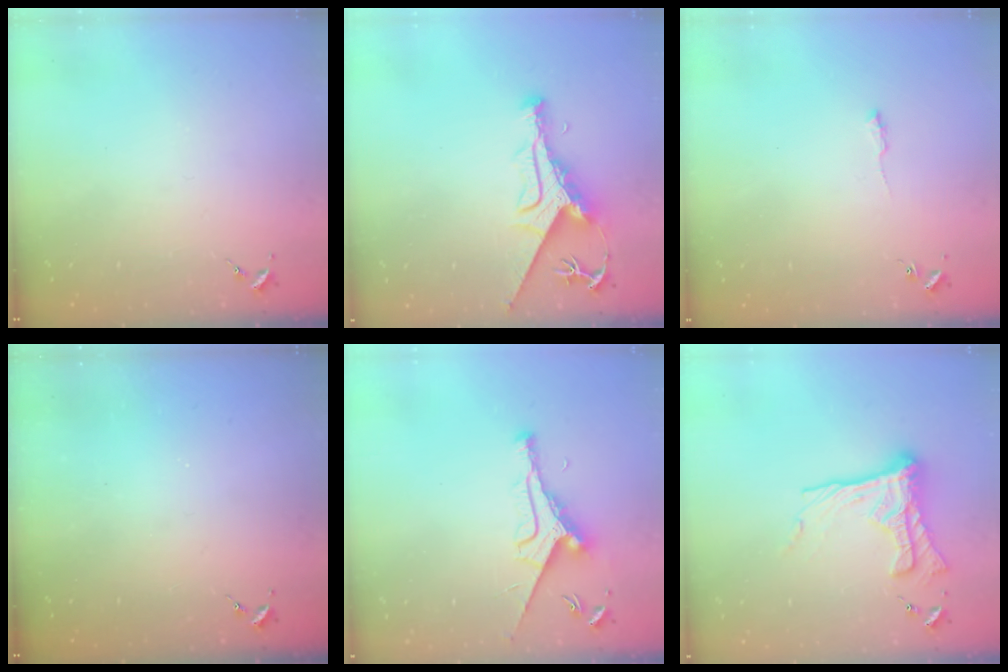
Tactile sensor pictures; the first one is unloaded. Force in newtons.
{"total": 10.0, "press": 9.9, "slide": 1.3}
{"total": 3.7, "press": 3.6, "slide": 0.5}
{"total": 0.0}
{"total": 9.3, "press": 9.3, "slide": 0.8}
{"total": 16.4, "press": 16.3, "slide": 1.4}